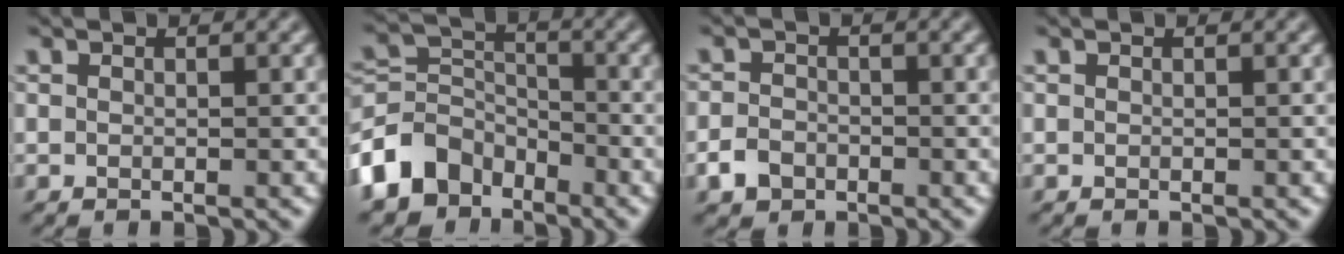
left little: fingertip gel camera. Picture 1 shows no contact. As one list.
[{"total": 6.4, "force": [-4.3, 4.3, 2.1], "torque": [-0.041, 0.003, -0.097]}, {"total": 2.2, "force": [-1.3, 1.6, 0.8], "torque": [-0.014, 0.002, -0.026]}, {"total": 0.0}]